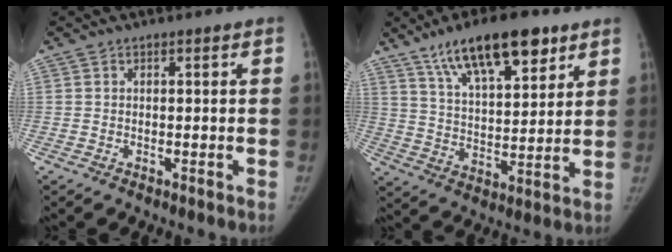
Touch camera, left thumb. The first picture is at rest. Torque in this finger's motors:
{"motor_torque": [0.72, -0.04, 1.38, -1.22, 0.13]}